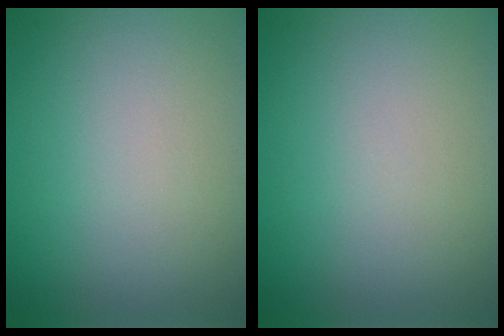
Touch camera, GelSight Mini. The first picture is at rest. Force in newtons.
{"total": 0.0}